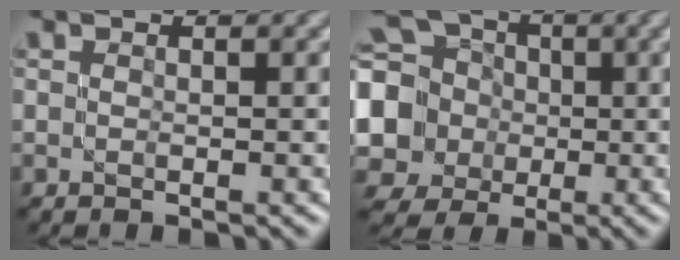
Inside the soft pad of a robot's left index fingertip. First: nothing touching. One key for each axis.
{"total": 10.1, "fx": -0.1, "fy": 9.2, "fz": 4.1, "tx": -0.117, "ty": -0.003, "tz": -0.029}